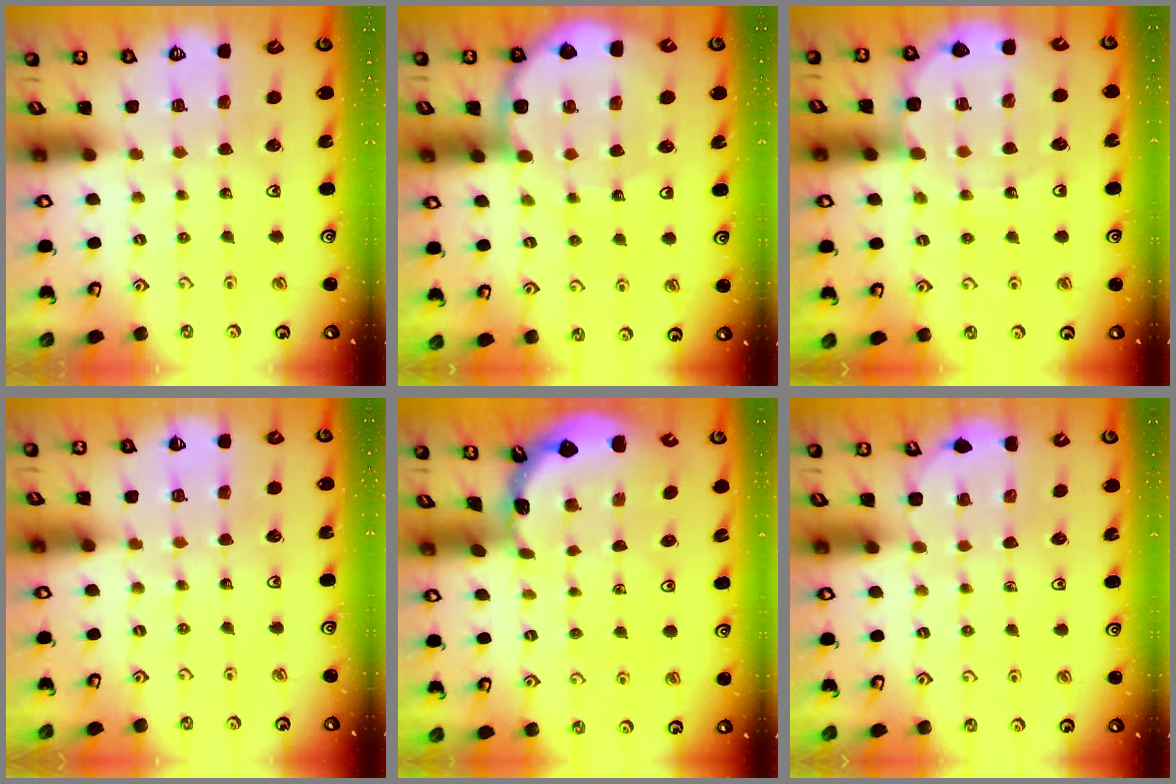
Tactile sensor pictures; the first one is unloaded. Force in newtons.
{"total": 9.3, "press": 9.2, "slide": 1.1}
{"total": 10.5, "press": 10.2, "slide": 2.5}
{"total": 2.4, "press": 2.4, "slide": 0.5}
{"total": 1.7, "press": 1.6, "slide": 0.1}
{"total": 2.6, "press": 2.4, "slide": 1.0}